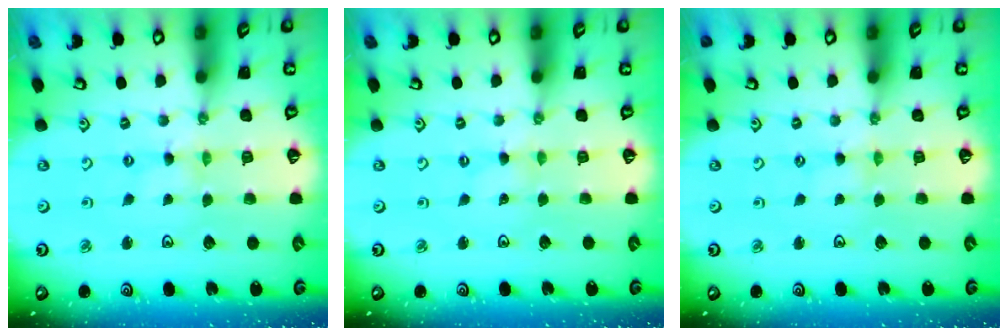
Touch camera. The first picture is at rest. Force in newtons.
{"total": 0.0}
{"total": 1.2, "press": 1.1, "slide": 0.3}